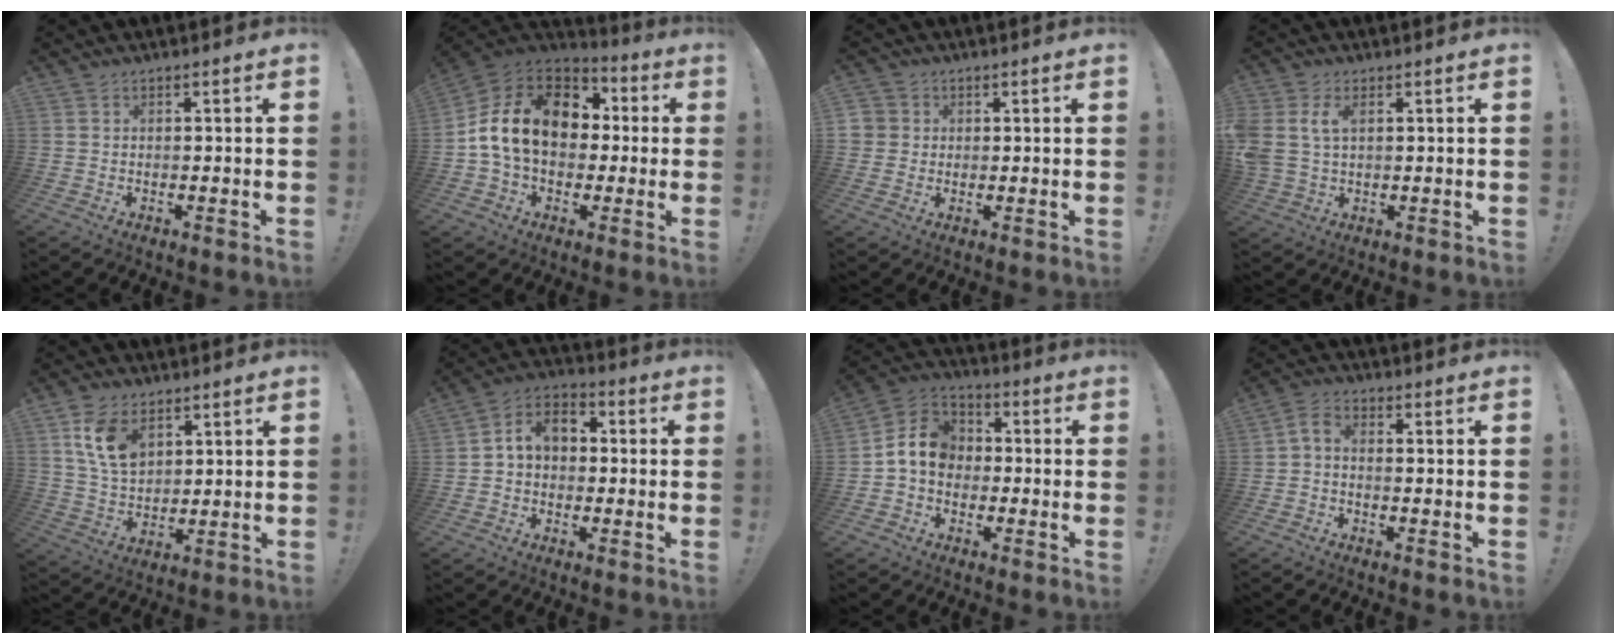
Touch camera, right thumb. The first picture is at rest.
{"total": 18.7, "force": [3.0, 13.6, 12.6], "torque": [-0.201, 0.013, 0.063]}
{"total": 3.5, "force": [0.7, 3.4, 0.3], "torque": [-0.004, 0.000, 0.013]}
{"total": 6.4, "force": [2.2, 3.9, 4.5], "torque": [-0.095, -0.004, 0.039]}
{"total": 11.3, "force": [5.5, 7.1, 6.9], "torque": [-0.121, -0.014, 0.105]}
{"total": 8.2, "force": [1.0, 6.2, 5.3], "torque": [-0.085, 0.017, 0.023]}
{"total": 9.8, "force": [-0.3, 8.3, 5.3], "torque": [-0.093, 0.018, 0.004]}
{"total": 3.0, "force": [-0.8, 1.4, 2.5], "torque": [-0.048, 0.002, -0.014]}